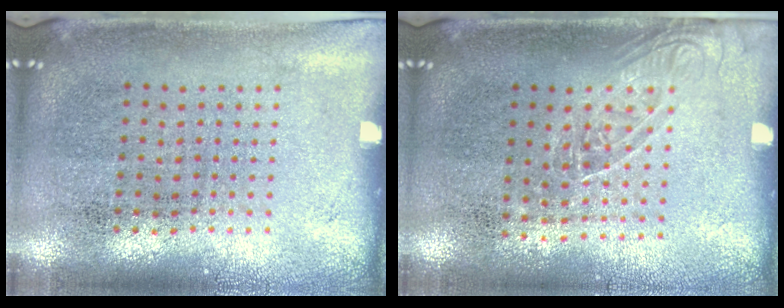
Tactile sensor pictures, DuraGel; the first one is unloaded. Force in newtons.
{"total": 1.2, "press": 1.1, "slide": 0.7}